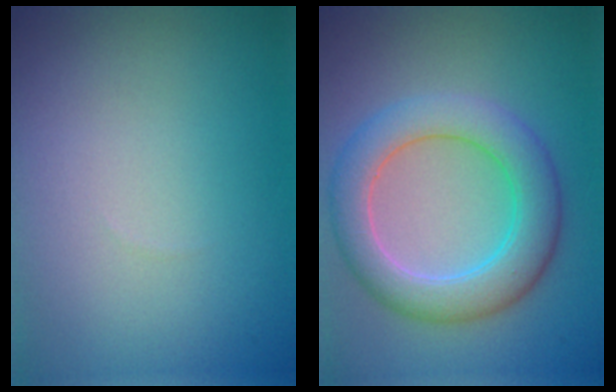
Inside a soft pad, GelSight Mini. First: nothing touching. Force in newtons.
{"total": 6.0, "press": 6.0, "slide": 0.4}